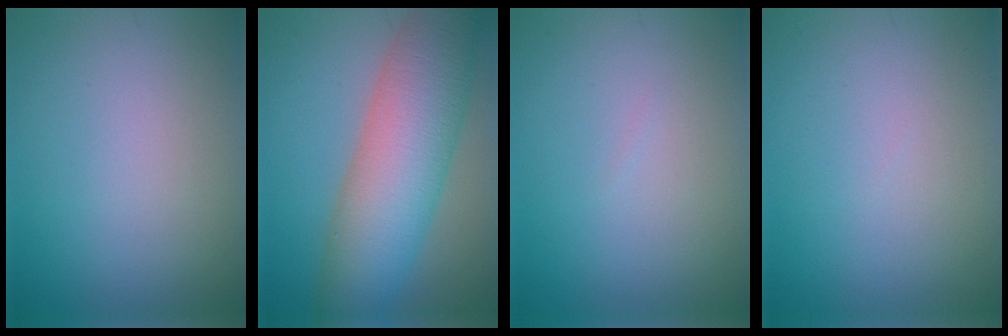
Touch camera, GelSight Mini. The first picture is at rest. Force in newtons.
{"total": 10.6, "press": 10.6, "slide": 0.5}
{"total": 0.0}
{"total": 0.0}